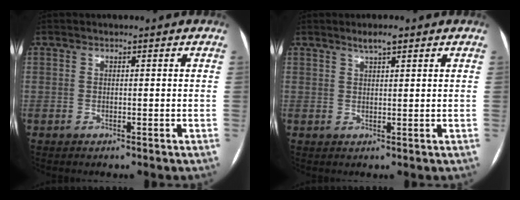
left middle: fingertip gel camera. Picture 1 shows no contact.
{"total": 2.4, "force": [1.8, 0.3, 1.6], "torque": [-0.033, 0.005, 0.031]}